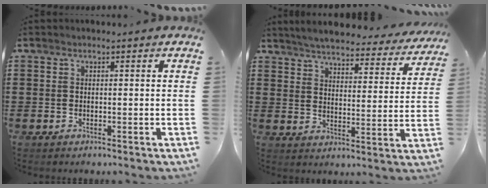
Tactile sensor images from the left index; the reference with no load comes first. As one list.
[{"total": 4.8, "force": [4.6, -0.1, 1.2], "torque": [-0.047, -0.032, 0.075]}]